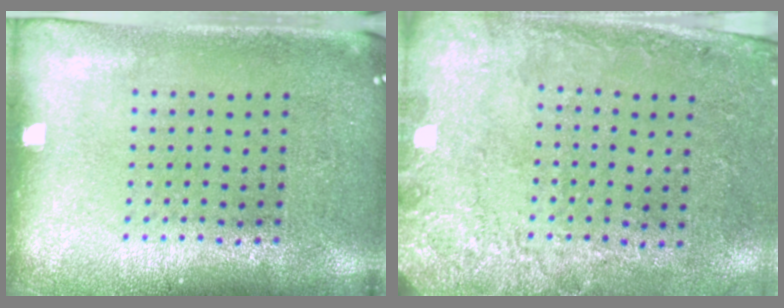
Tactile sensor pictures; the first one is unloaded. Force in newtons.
{"total": 2.7, "press": 2.0, "slide": 1.9}